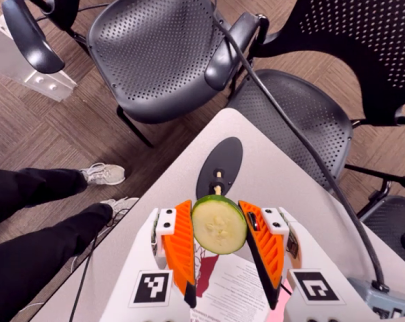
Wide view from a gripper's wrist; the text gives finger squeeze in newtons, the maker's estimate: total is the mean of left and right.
{"total": 11.0, "left": 10.4, "right": 11.7}